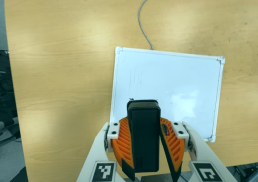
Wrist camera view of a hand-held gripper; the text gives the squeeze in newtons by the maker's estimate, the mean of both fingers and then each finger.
{"total": 9.5, "left": 9.7, "right": 9.4}